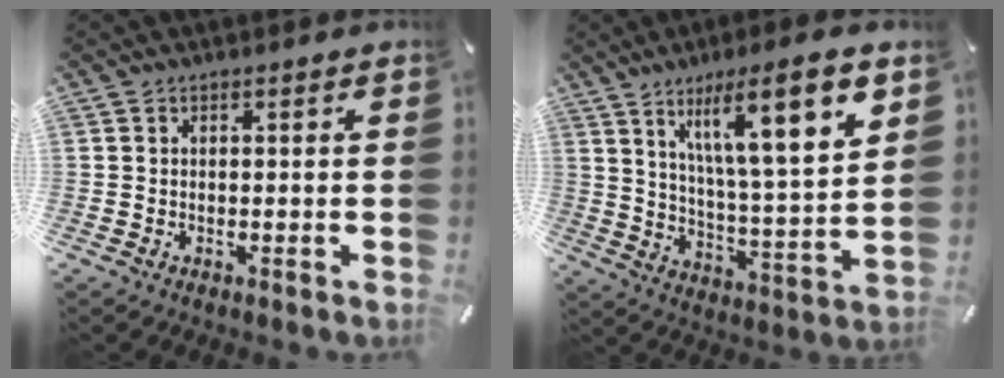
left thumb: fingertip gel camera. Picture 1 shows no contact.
{"total": 15.5, "force": [9.6, 2.9, 11.9], "torque": [-0.185, -0.049, 0.147]}